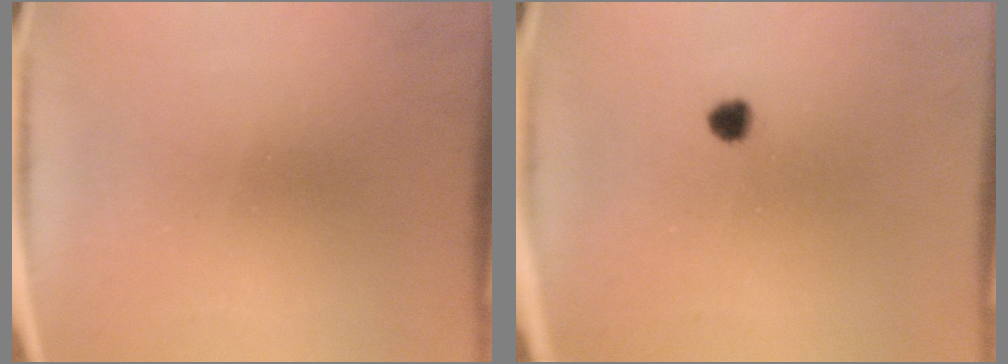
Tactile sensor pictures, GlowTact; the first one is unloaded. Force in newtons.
{"total": 1.9}